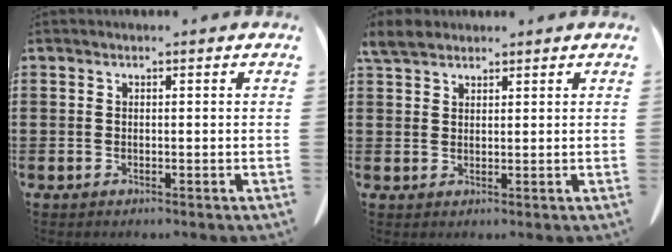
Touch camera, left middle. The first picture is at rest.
{"total": 3.5, "force": [3.0, 1.2, 1.5], "torque": [-0.037, 0.001, 0.057]}